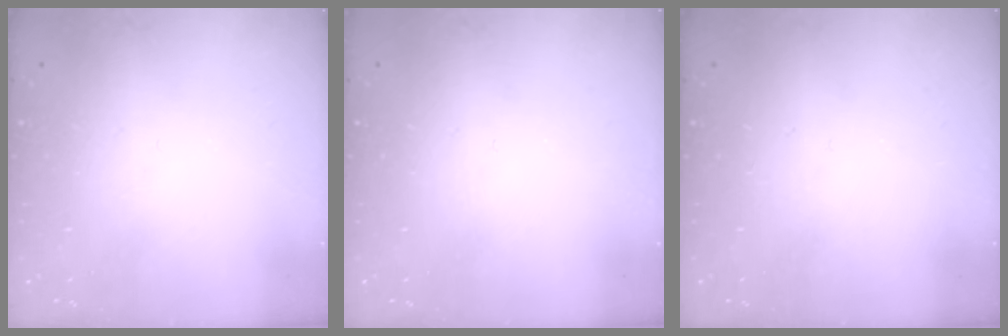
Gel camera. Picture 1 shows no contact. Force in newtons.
{"total": 0.0}
{"total": 0.0}